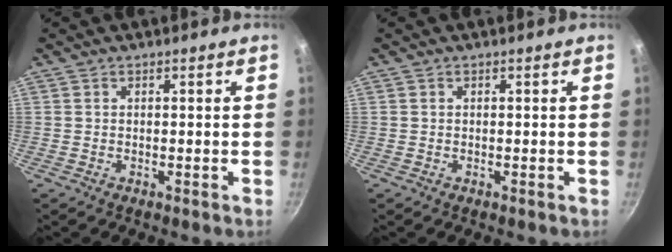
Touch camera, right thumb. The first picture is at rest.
{"total": 0.0}